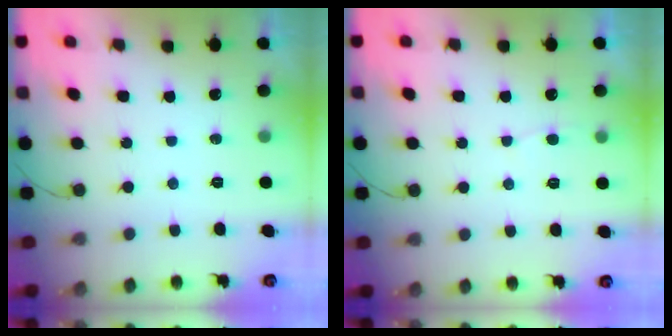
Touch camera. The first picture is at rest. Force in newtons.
{"total": 3.6, "press": 3.6, "slide": 0.4}